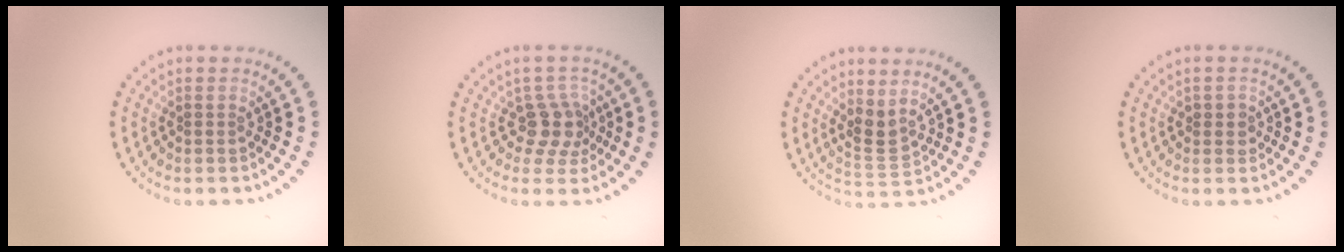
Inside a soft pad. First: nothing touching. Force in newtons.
{"total": 2.8, "press": 2.1, "slide": 1.9}
{"total": 2.3, "press": 1.6, "slide": 1.6}
{"total": 1.2, "press": 1.1, "slide": 0.4}